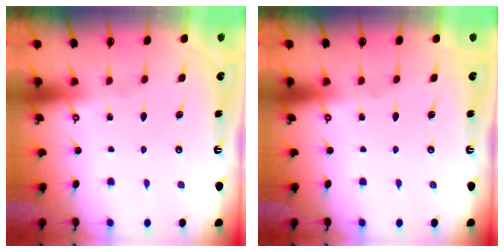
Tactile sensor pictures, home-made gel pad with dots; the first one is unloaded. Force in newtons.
{"total": 0.0}